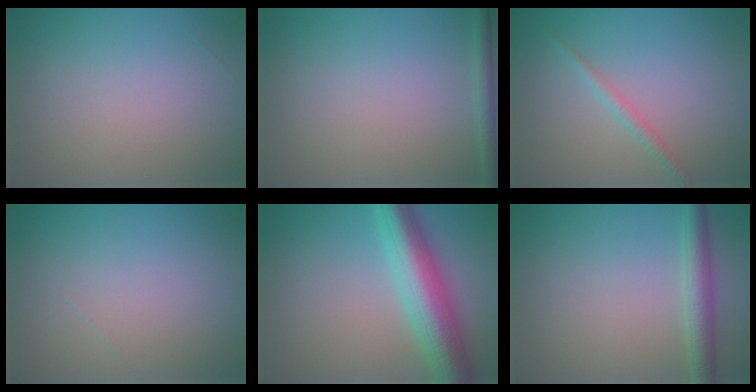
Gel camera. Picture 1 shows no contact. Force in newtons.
{"total": 1.3, "press": 1.3, "slide": 0.1}
{"total": 1.3, "press": 1.3, "slide": 0.0}
{"total": 0.0}
{"total": 7.6, "press": 7.6, "slide": 0.2}
{"total": 2.8, "press": 2.8, "slide": 0.1}